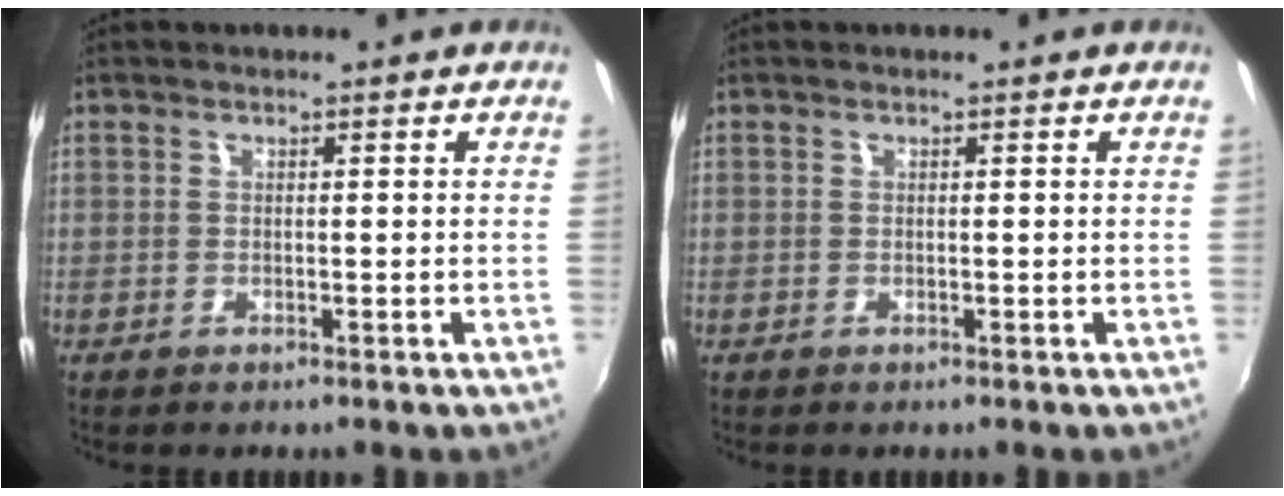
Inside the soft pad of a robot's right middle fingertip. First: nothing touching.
{"total": 0.0}